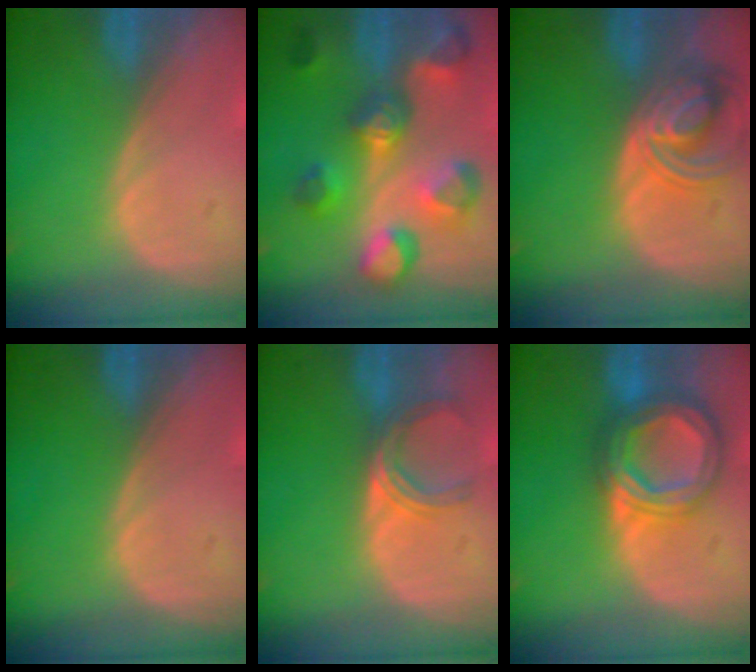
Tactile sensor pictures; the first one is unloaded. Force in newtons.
{"total": 11.0, "press": 9.9, "slide": 4.7}
{"total": 7.7, "press": 6.9, "slide": 3.5}
{"total": 0.0}
{"total": 5.1, "press": 4.5, "slide": 2.4}
{"total": 8.6, "press": 8.6, "slide": 0.6}